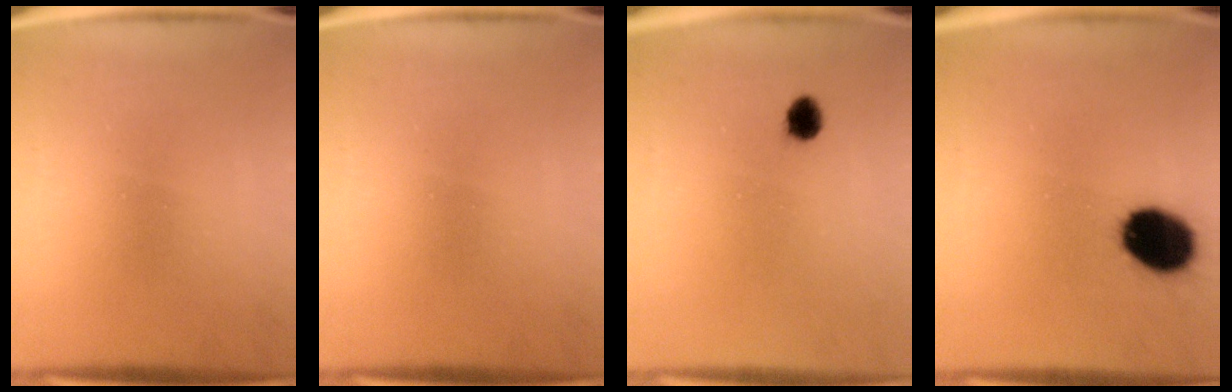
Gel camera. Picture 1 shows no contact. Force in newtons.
{"total": 0.0}
{"total": 2.5}
{"total": 13.5}